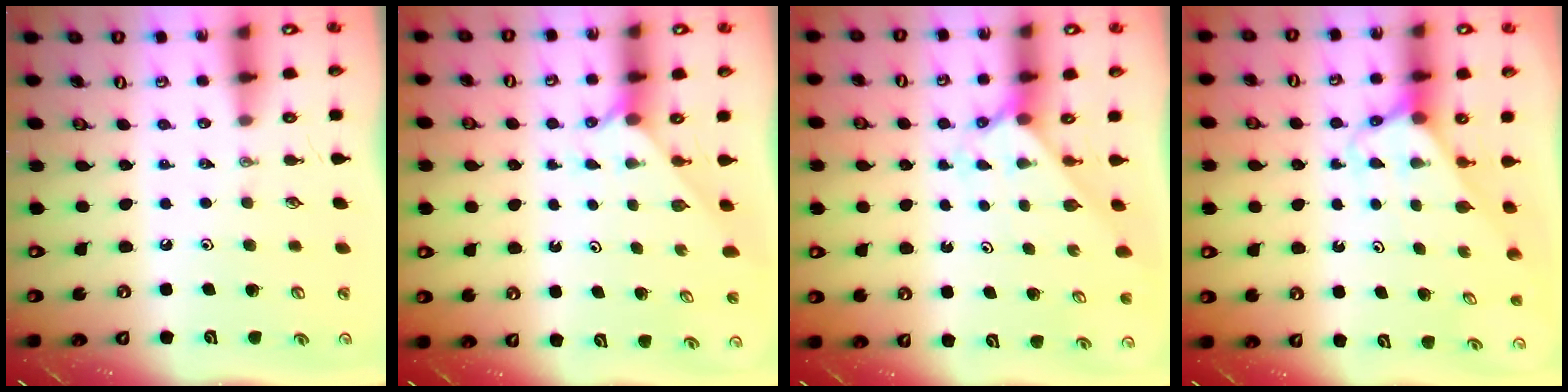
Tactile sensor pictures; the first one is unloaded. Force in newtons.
{"total": 2.1, "press": 2.1, "slide": 0.3}
{"total": 2.2, "press": 2.2, "slide": 0.3}
{"total": 2.9, "press": 2.9, "slide": 0.2}